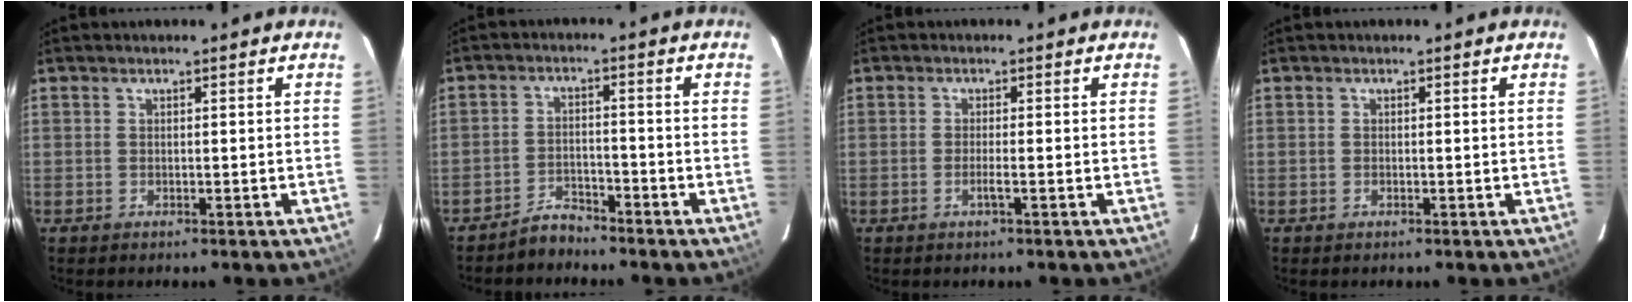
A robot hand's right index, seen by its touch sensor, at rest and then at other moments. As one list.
[{"total": 3.3, "force": [-3.2, 0.9, 0.0], "torque": [0.001, -0.006, -0.058]}, {"total": 1.5, "force": [-0.6, -0.2, 1.3], "torque": [-0.027, -0.001, -0.013]}, {"total": 0.0}]